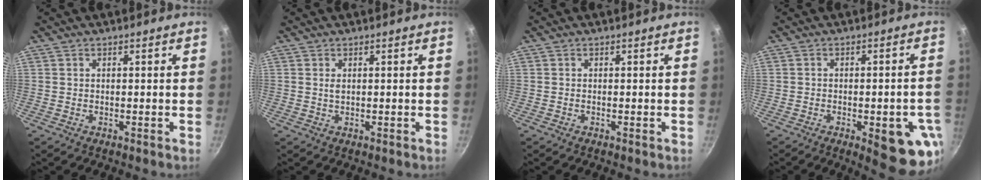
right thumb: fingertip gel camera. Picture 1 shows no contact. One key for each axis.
{"total": 0.9, "fx": 0.2, "fy": 0.4, "fz": 0.7, "tx": -0.014, "ty": -0.001, "tz": 0.004}
{"total": 0.0}
{"total": 12.4, "fx": -4.3, "fy": 4.3, "fz": 10.8, "tx": -0.102, "ty": 0.011, "tz": -0.049}